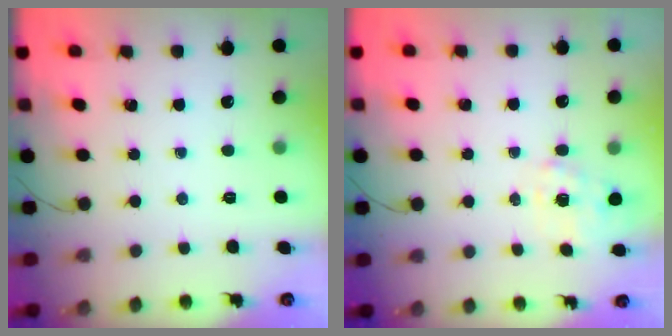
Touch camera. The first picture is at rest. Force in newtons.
{"total": 2.2, "press": 2.1, "slide": 0.7}